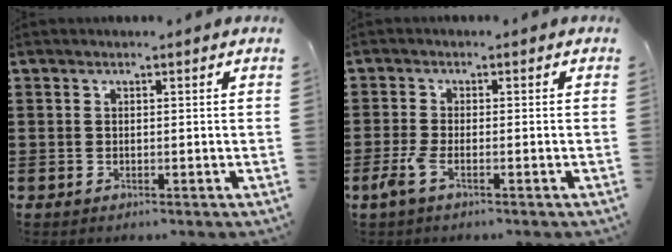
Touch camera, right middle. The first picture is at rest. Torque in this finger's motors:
{"motor_torque": [0.77, -0.37, 0.04, 0.07]}